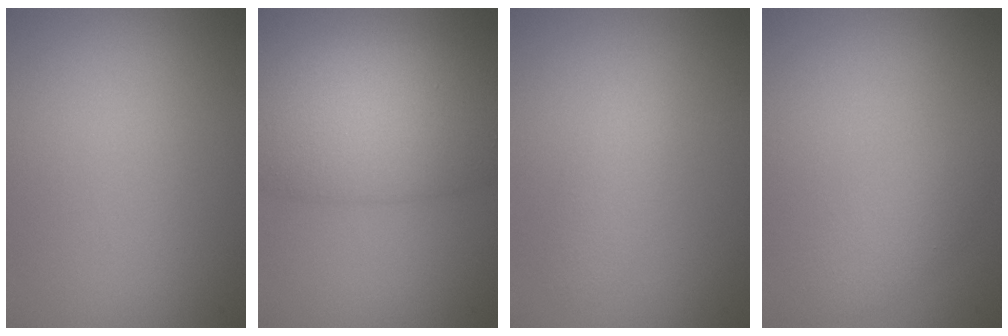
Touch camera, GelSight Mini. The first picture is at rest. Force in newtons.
{"total": 8.7, "press": 8.7, "slide": 0.5}
{"total": 1.8, "press": 1.8, "slide": 0.1}
{"total": 2.0, "press": 2.0, "slide": 0.2}